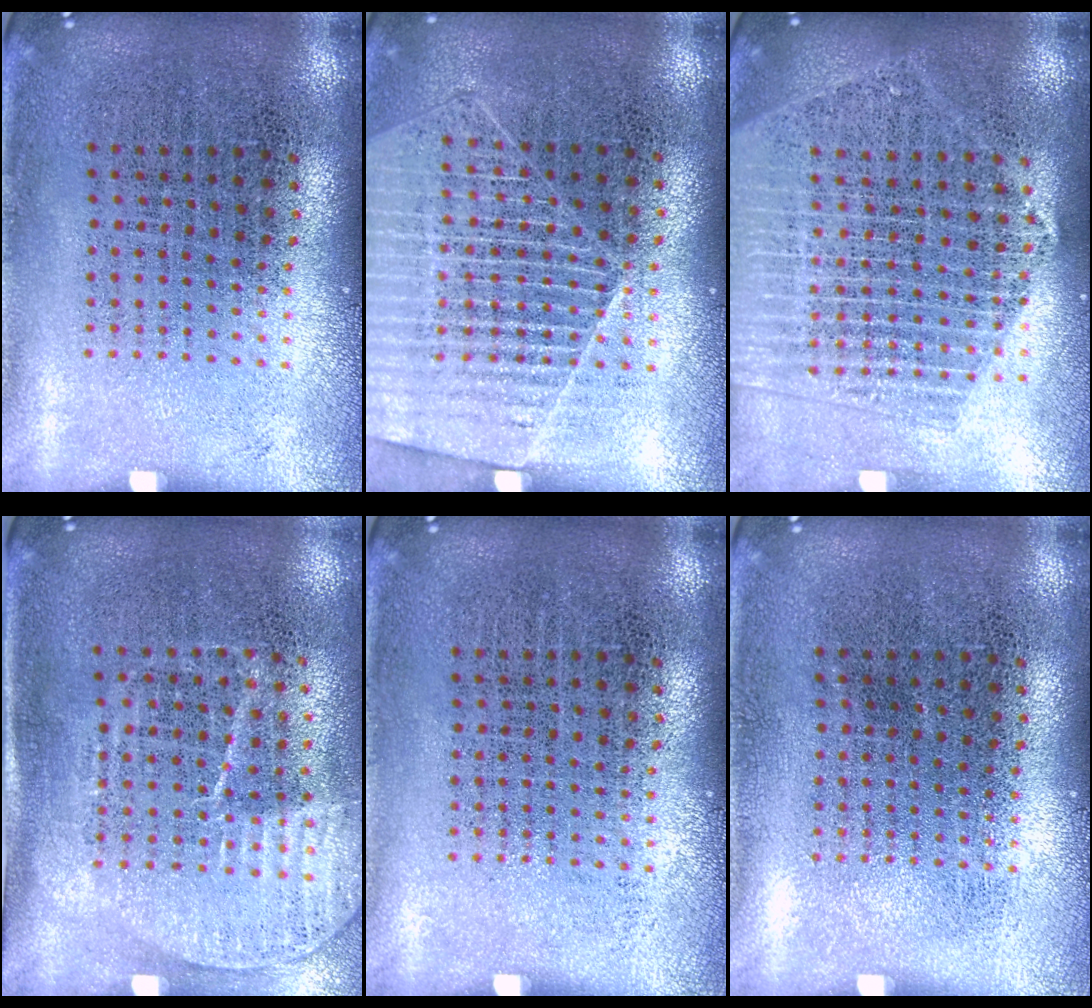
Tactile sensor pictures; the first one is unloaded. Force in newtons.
{"total": 1.4, "press": 1.3, "slide": 0.5}
{"total": 2.1, "press": 2.0, "slide": 0.9}
{"total": 1.6, "press": 1.4, "slide": 0.8}
{"total": 0.0}
{"total": 0.0}